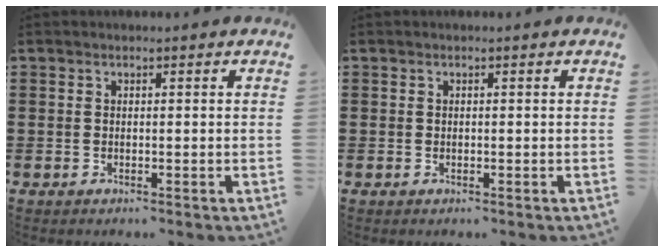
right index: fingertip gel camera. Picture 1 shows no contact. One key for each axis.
{"total": 0.0}